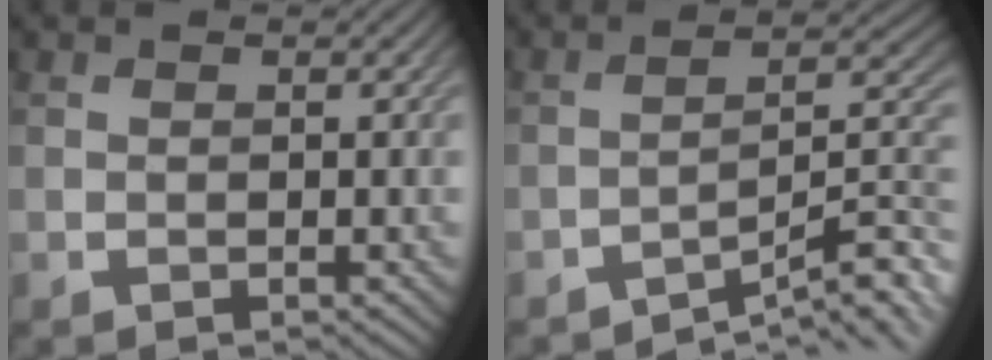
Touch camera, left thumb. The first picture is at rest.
{"total": 8.8, "force": [-6.3, 1.6, 6.1], "torque": [-0.081, 0.011, -0.099]}